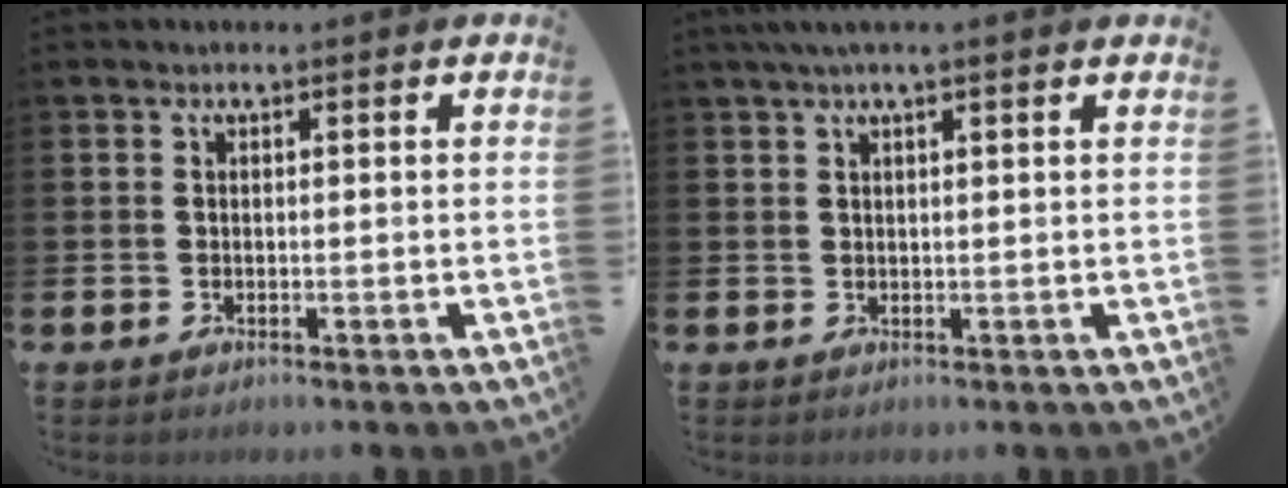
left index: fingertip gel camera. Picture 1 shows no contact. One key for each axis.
{"total": 2.2, "fx": 1.6, "fy": 0.0, "fz": 1.5, "tx": -0.036, "ty": 0.006, "tz": 0.030}